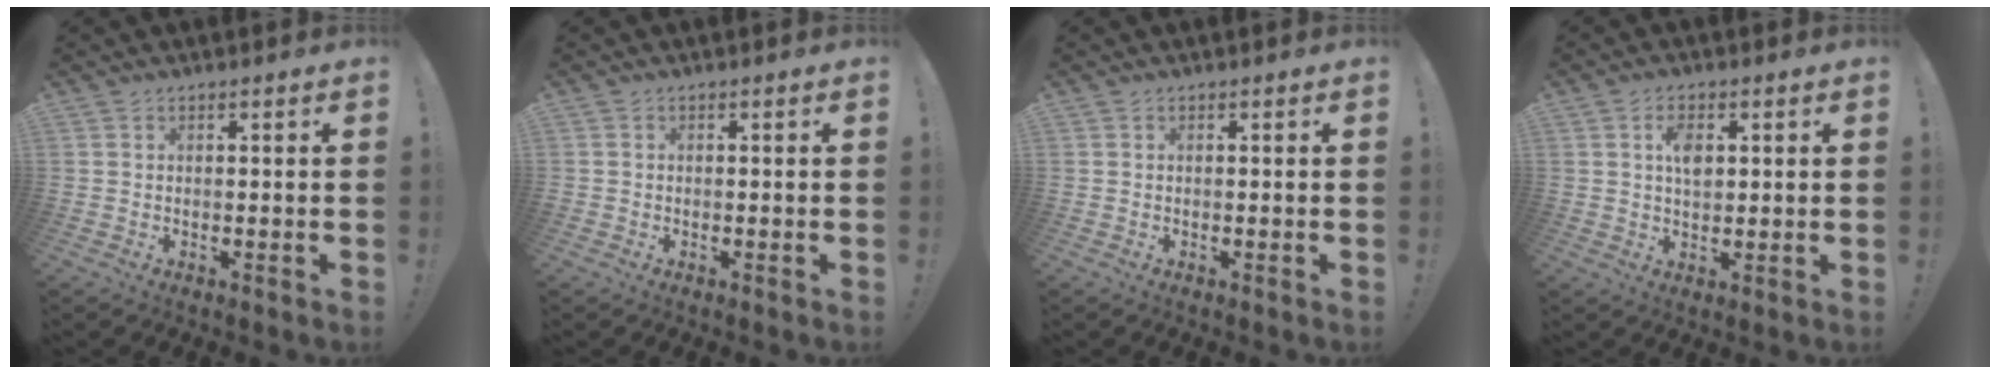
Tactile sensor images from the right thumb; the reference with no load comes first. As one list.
[{"total": 0.7, "force": [-0.2, 0.6, -0.1], "torque": [-0.005, 0.004, -0.003]}, {"total": 0.0}, {"total": 5.8, "force": [1.4, 3.4, 4.4], "torque": [-0.065, -0.001, 0.023]}]